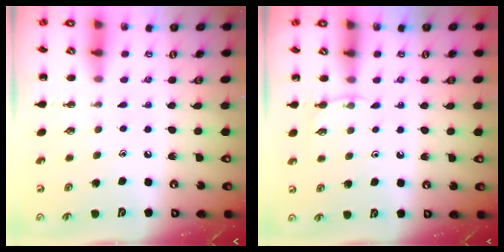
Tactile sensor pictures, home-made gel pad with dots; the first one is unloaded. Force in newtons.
{"total": 3.3, "press": 3.1, "slide": 1.2}